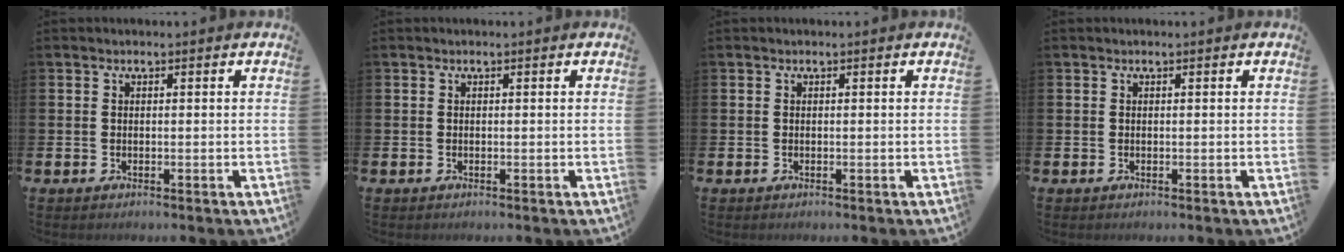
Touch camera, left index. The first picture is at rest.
{"total": 0.0}
{"total": 0.0}
{"total": 0.0}